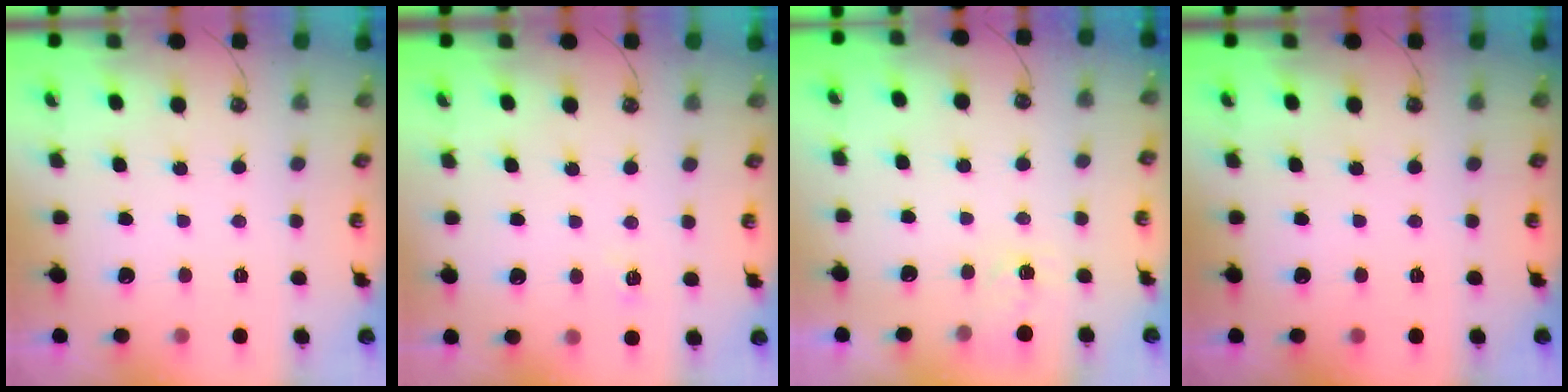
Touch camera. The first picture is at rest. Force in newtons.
{"total": 2.3, "press": 2.3, "slide": 0.3}
{"total": 2.9, "press": 2.9, "slide": 0.5}
{"total": 0.0}